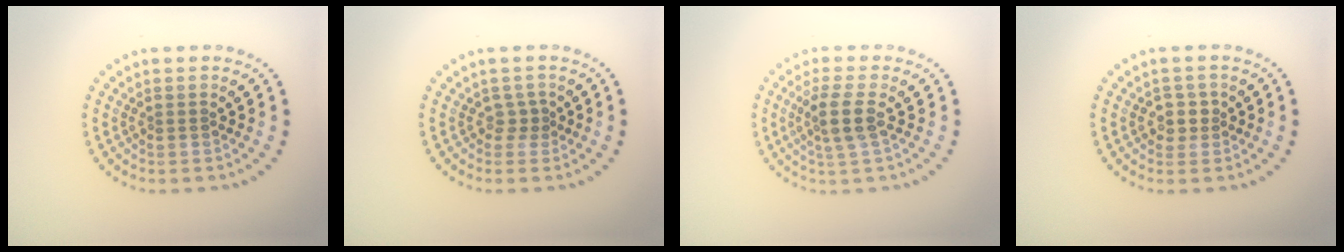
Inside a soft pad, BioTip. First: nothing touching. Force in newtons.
{"total": 1.1, "press": 0.7, "slide": 0.8}
{"total": 2.7, "press": 2.3, "slide": 1.4}
{"total": 1.7, "press": 1.5, "slide": 0.8}